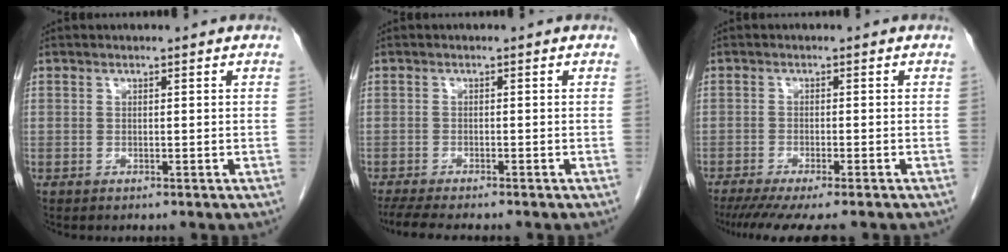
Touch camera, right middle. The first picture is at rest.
{"total": 6.9, "force": [-5.8, 1.0, 3.6], "torque": [-0.054, -0.013, -0.089]}
{"total": 10.2, "force": [-8.6, 0.5, 5.4], "torque": [-0.063, -0.022, -0.129]}